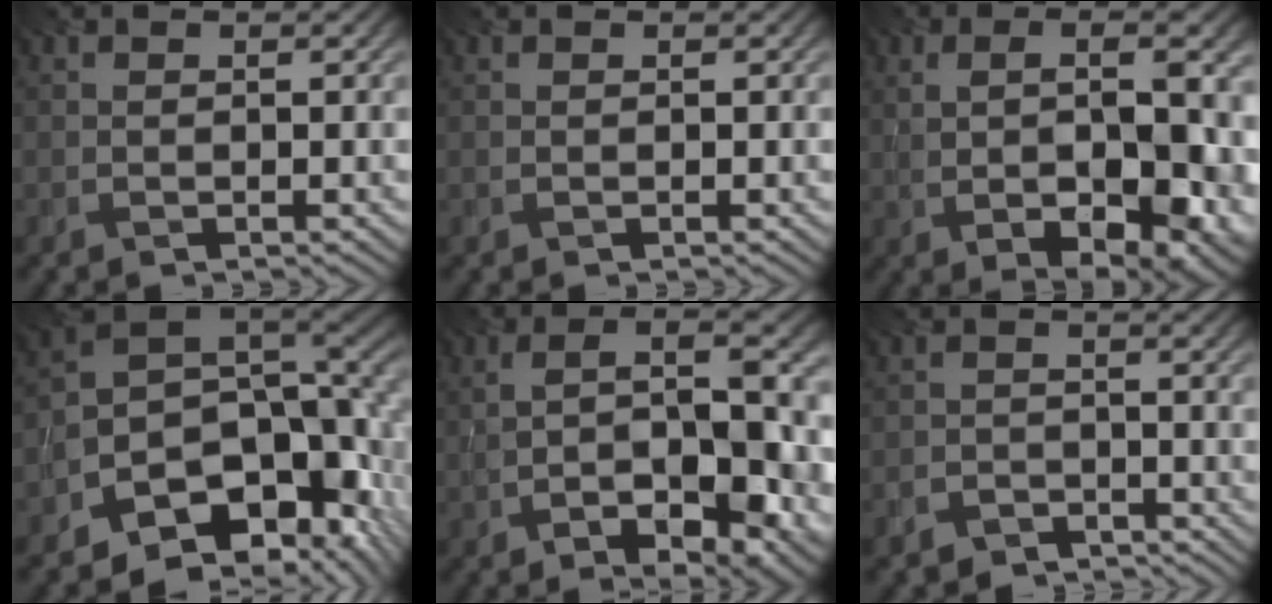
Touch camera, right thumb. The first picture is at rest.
{"total": 0.0}
{"total": 12.6, "force": [-1.3, 5.0, 11.5], "torque": [-0.158, -0.008, -0.018]}
{"total": 14.3, "force": [-6.1, 8.7, 9.6], "torque": [-0.166, -0.034, -0.090]}
{"total": 13.6, "force": [-2.5, 5.3, 12.2], "torque": [-0.184, 0.000, -0.029]}
{"total": 2.9, "force": [-2.5, 1.3, 0.6], "torque": [-0.007, 0.000, -0.051]}